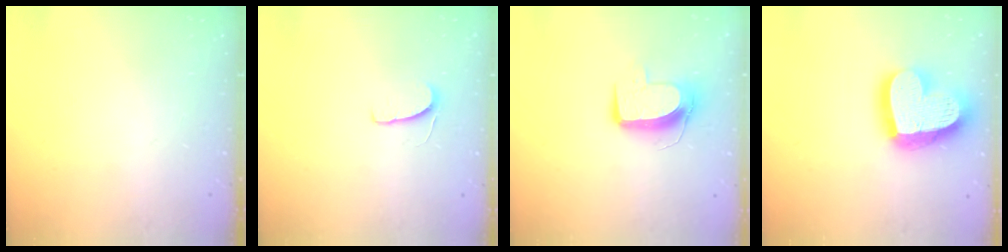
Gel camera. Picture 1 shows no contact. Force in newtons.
{"total": 6.4, "press": 6.4, "slide": 0.5}
{"total": 9.8, "press": 9.8, "slide": 0.4}
{"total": 24.3, "press": 24.2, "slide": 2.4}